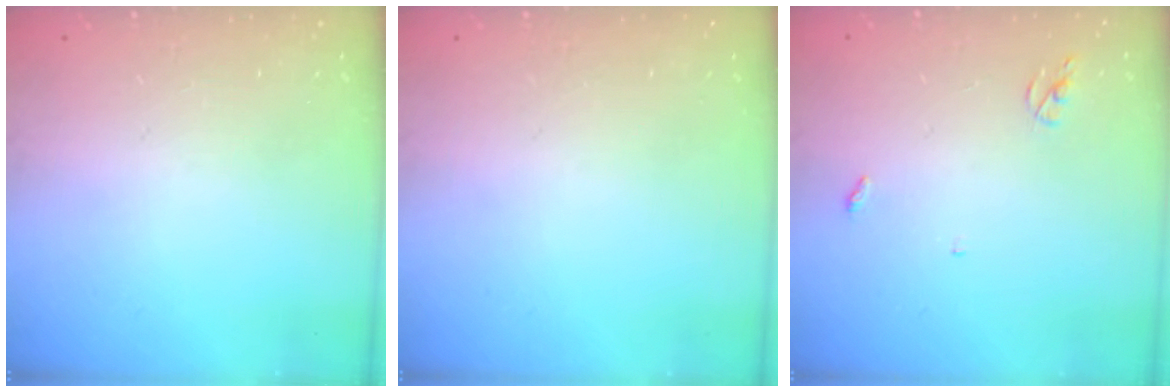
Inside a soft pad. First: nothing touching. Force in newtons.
{"total": 0.0}
{"total": 2.6, "press": 2.6, "slide": 0.2}